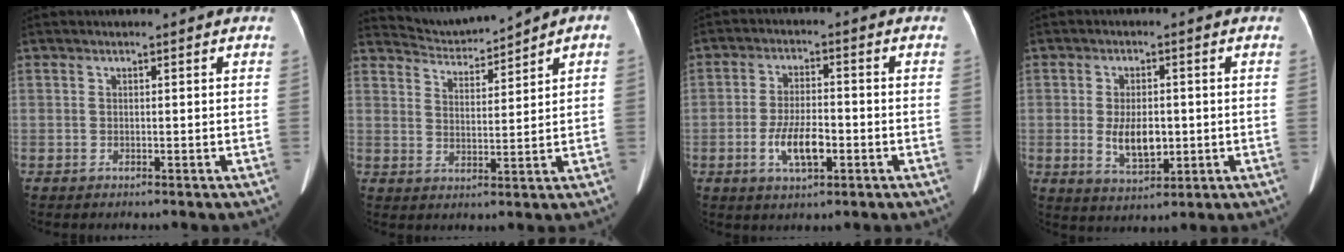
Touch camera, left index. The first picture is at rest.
{"total": 5.0, "force": [5.0, -0.3, 0.4], "torque": [-0.011, 0.010, 0.102]}
{"total": 6.6, "force": [-2.3, 2.3, 5.8], "torque": [-0.116, -0.002, -0.039]}
{"total": 6.1, "force": [-1.1, 2.7, 5.3], "torque": [-0.105, -0.005, -0.012]}